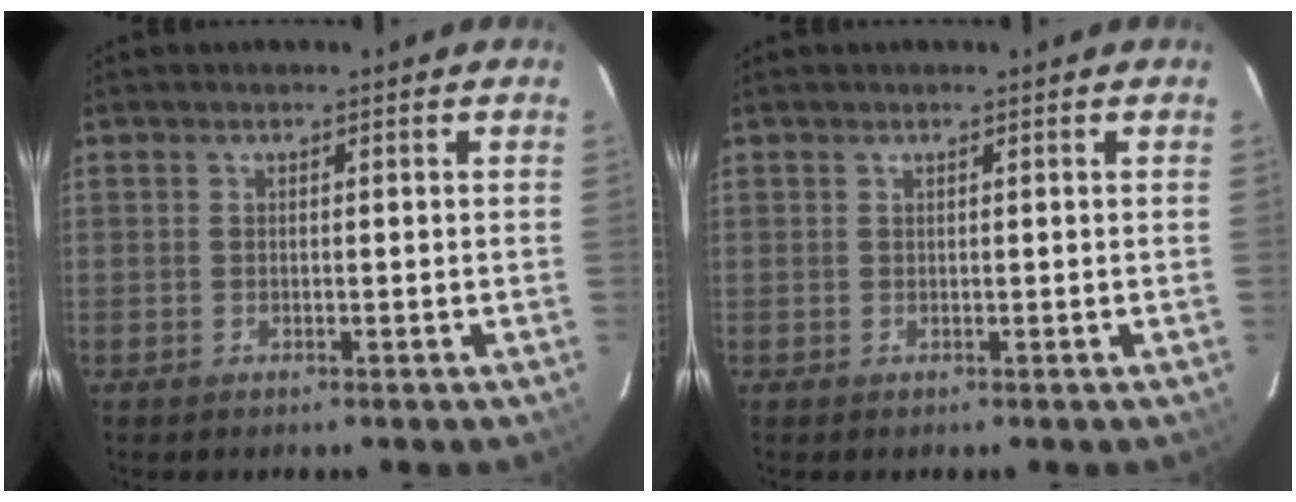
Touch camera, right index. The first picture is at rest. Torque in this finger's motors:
{"motor_torque": [-0.20, 0.05, -0.20, -0.09]}